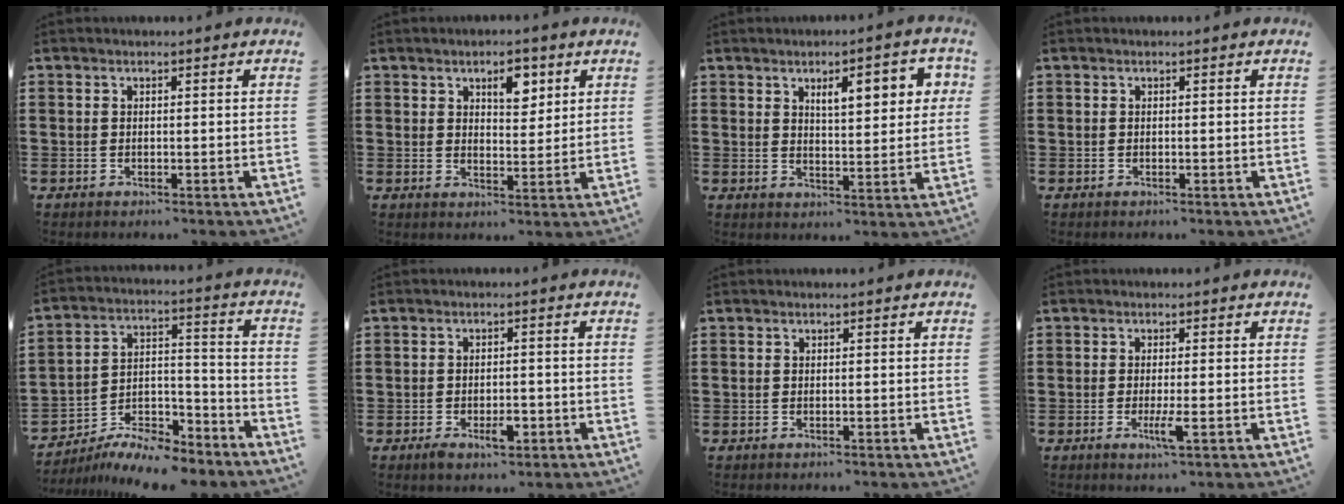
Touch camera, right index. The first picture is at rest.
{"total": 4.9, "force": [2.8, 2.4, 3.2], "torque": [-0.047, 0.002, 0.042]}
{"total": 6.0, "force": [2.6, 2.0, 5.0], "torque": [-0.071, -0.004, 0.036]}
{"total": 0.0}
{"total": 9.5, "force": [-8.7, 2.5, 3.0], "torque": [-0.036, 0.034, -0.163]}
{"total": 3.5, "force": [-1.6, 1.5, 2.7], "torque": [-0.044, 0.002, -0.027]}
{"total": 0.0}
{"total": 3.5, "force": [-1.3, 0.3, 3.3], "torque": [-0.069, -0.014, -0.025]}